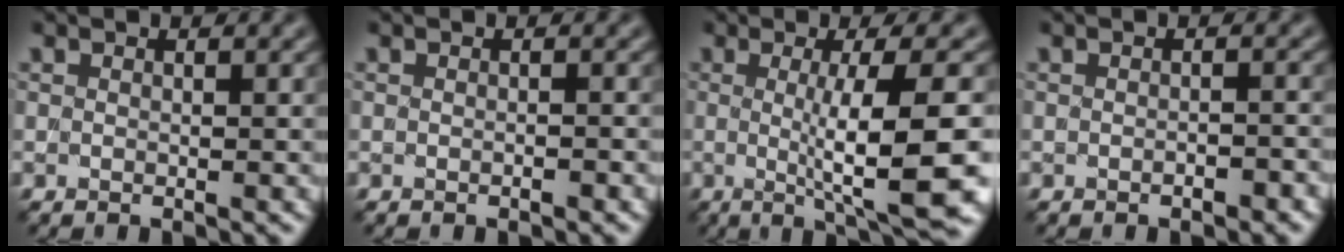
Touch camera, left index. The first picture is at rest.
{"total": 0.8, "force": [-0.2, 0.3, 0.8], "torque": [-0.004, -0.002, -0.004]}
{"total": 9.5, "force": [-0.9, 1.7, 9.3], "torque": [-0.124, -0.010, -0.007]}
{"total": 1.3, "force": [-0.7, 0.4, 1.0], "torque": [-0.013, 0.001, -0.011]}